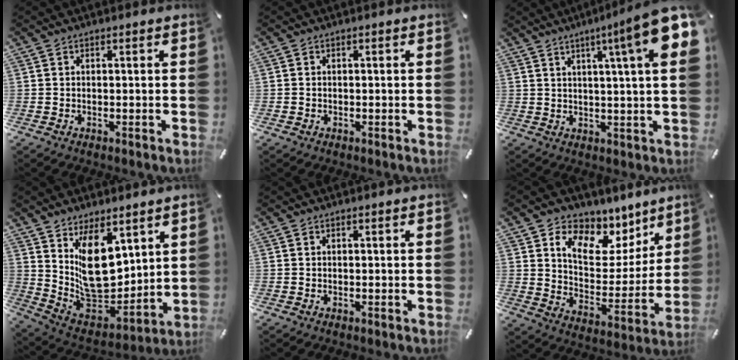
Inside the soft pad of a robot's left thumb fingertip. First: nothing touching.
{"total": 0.5, "force": [-0.2, 0.5, 0.0], "torque": [-0.001, 0.003, -0.006]}
{"total": 14.0, "force": [6.0, 0.3, 12.6], "torque": [-0.196, -0.032, 0.085]}
{"total": 15.3, "force": [7.3, 9.9, 9.0], "torque": [-0.163, -0.061, 0.146]}
{"total": 0.0}
{"total": 11.8, "force": [7.9, 7.6, 4.4], "torque": [-0.069, -0.072, 0.140]}